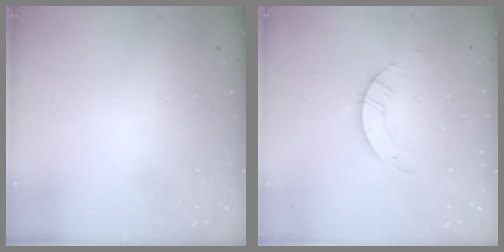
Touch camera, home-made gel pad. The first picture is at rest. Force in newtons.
{"total": 3.2, "press": 3.2, "slide": 0.2}